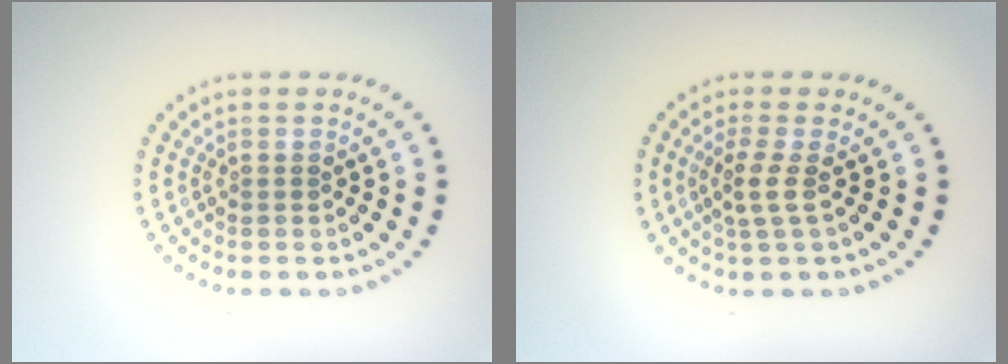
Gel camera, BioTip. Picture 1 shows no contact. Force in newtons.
{"total": 1.9, "press": 1.3, "slide": 1.3}